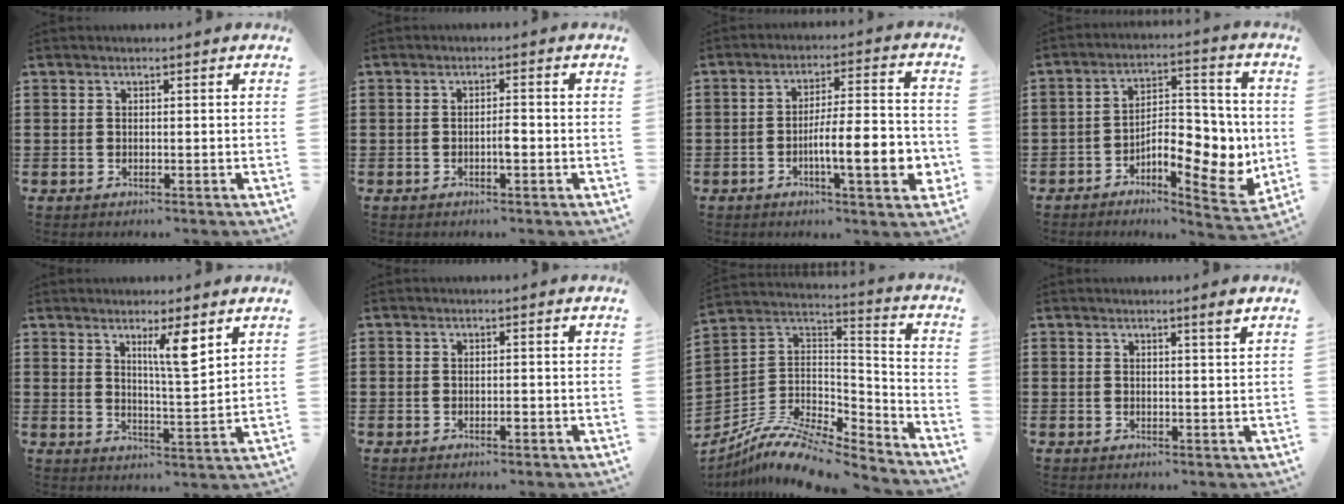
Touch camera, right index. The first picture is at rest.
{"total": 2.0, "force": [-0.6, 0.4, 1.9], "torque": [-0.035, 0.002, -0.012]}
{"total": 10.1, "force": [-3.2, 2.2, 9.3], "torque": [-0.144, -0.002, -0.054]}
{"total": 9.9, "force": [-2.1, 4.7, 8.5], "torque": [-0.115, -0.010, -0.036]}
{"total": 6.4, "force": [3.7, 1.0, 5.2], "torque": [-0.087, -0.009, 0.056]}
{"total": 0.9, "force": [-0.5, 0.3, 0.7], "torque": [-0.016, -0.003, -0.009]}
{"total": 10.2, "force": [-8.5, 3.1, 4.5], "torque": [-0.088, 0.014, -0.166]}
{"total": 1.9, "force": [1.3, -0.2, 1.4], "torque": [-0.019, -0.006, 0.021]}